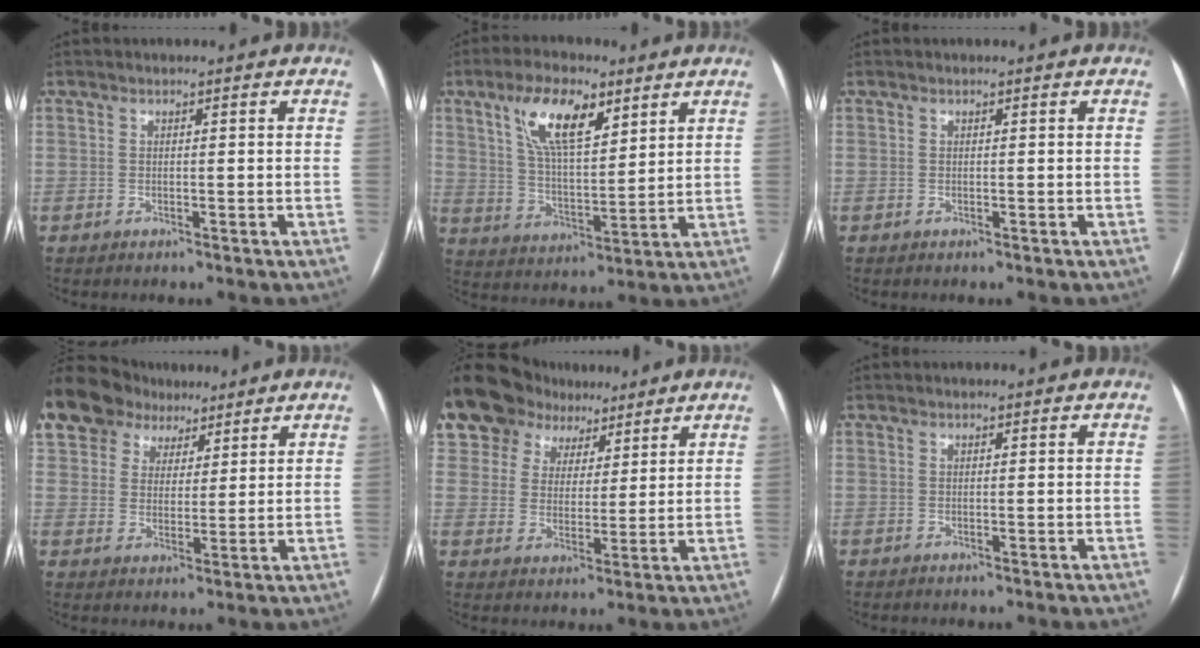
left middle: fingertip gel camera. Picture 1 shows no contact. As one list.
[{"total": 11.3, "force": [6.2, 4.0, 8.6], "torque": [-0.166, 0.013, 0.118]}, {"total": 2.9, "force": [-1.2, -2.2, -1.4], "torque": [0.018, -0.006, -0.014]}, {"total": 15.7, "force": [10.8, 10.2, 5.1], "torque": [-0.165, 0.052, 0.207]}, {"total": 17.1, "force": [12.1, 10.8, 5.2], "torque": [-0.166, 0.049, 0.226]}, {"total": 0.0}]